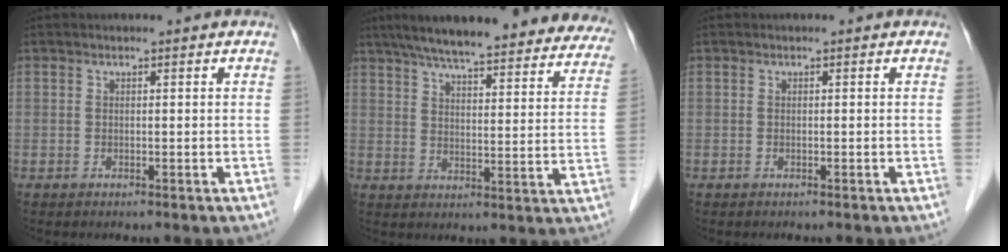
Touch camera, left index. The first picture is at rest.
{"total": 29.9, "force": [25.9, 5.3, 14.0], "torque": [-0.211, -0.018, 0.316]}
{"total": 0.0}